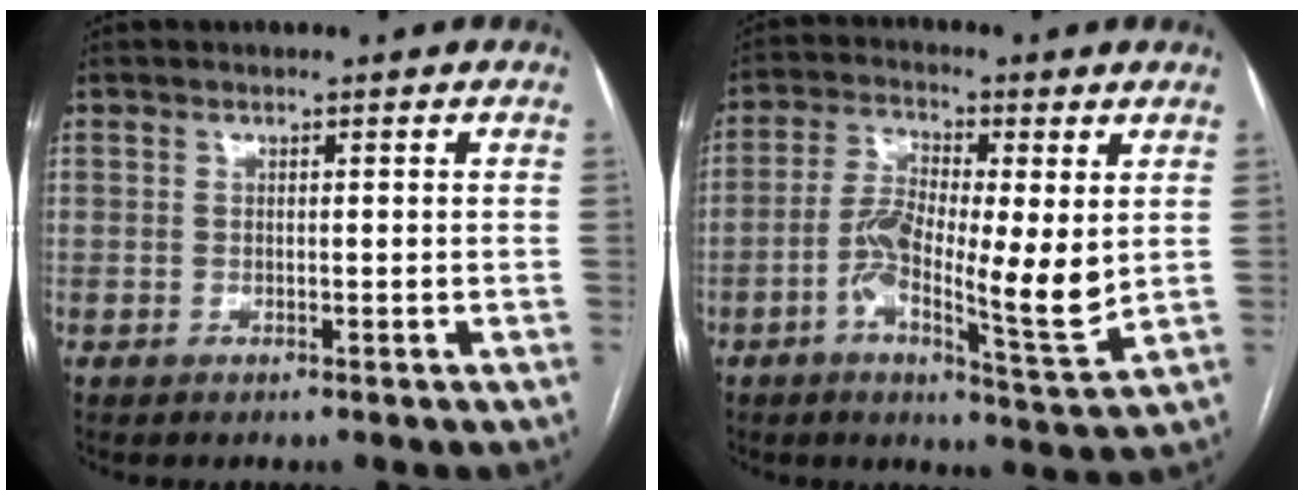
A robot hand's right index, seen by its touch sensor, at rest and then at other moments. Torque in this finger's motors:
{"motor_torque": [0.26, -0.01, 0.46, 0.13]}